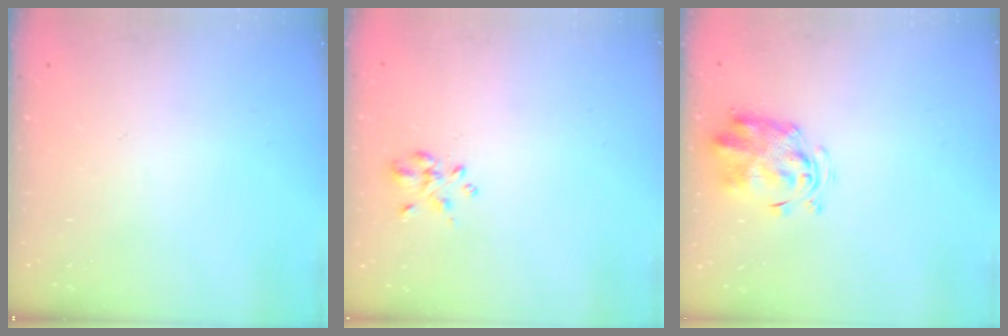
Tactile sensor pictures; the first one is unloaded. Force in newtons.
{"total": 2.4, "press": 2.3, "slide": 0.9}
{"total": 3.5, "press": 3.5, "slide": 0.4}